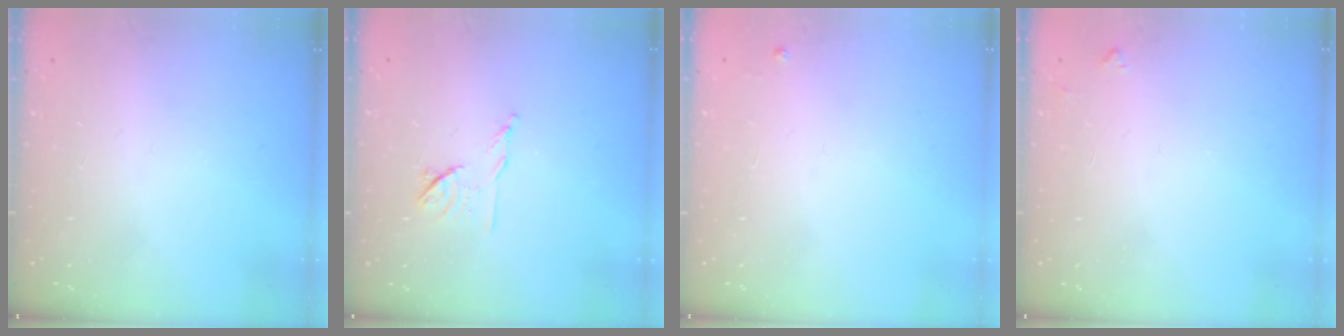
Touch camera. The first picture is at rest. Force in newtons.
{"total": 7.1, "press": 7.0, "slide": 1.2}
{"total": 2.4, "press": 2.4, "slide": 0.4}
{"total": 3.8, "press": 3.7, "slide": 0.4}